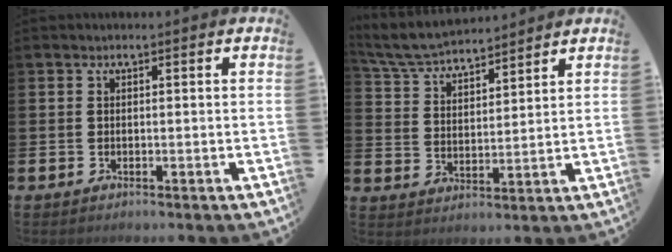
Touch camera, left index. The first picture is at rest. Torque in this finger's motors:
{"motor_torque": [1.05, -0.74, 0.53, 0.04]}